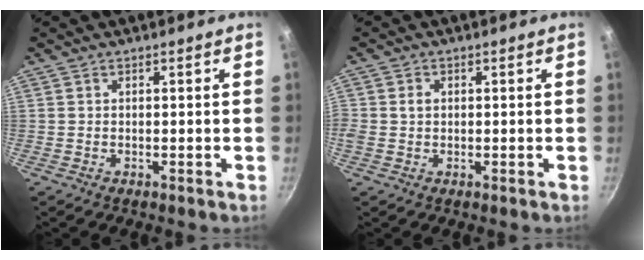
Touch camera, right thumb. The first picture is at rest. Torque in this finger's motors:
{"motor_torque": [0.11, 0.90, 0.11, 0.42, 0.07]}